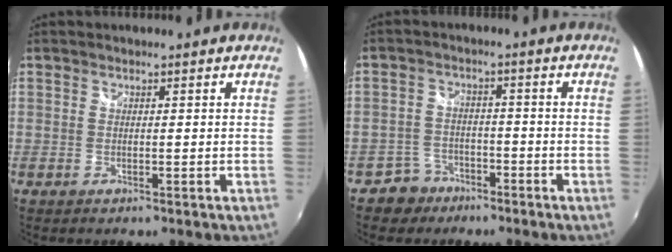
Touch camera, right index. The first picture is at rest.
{"total": 5.3, "force": [-3.8, 3.8, 0.2], "torque": [-0.019, 0.017, -0.067]}